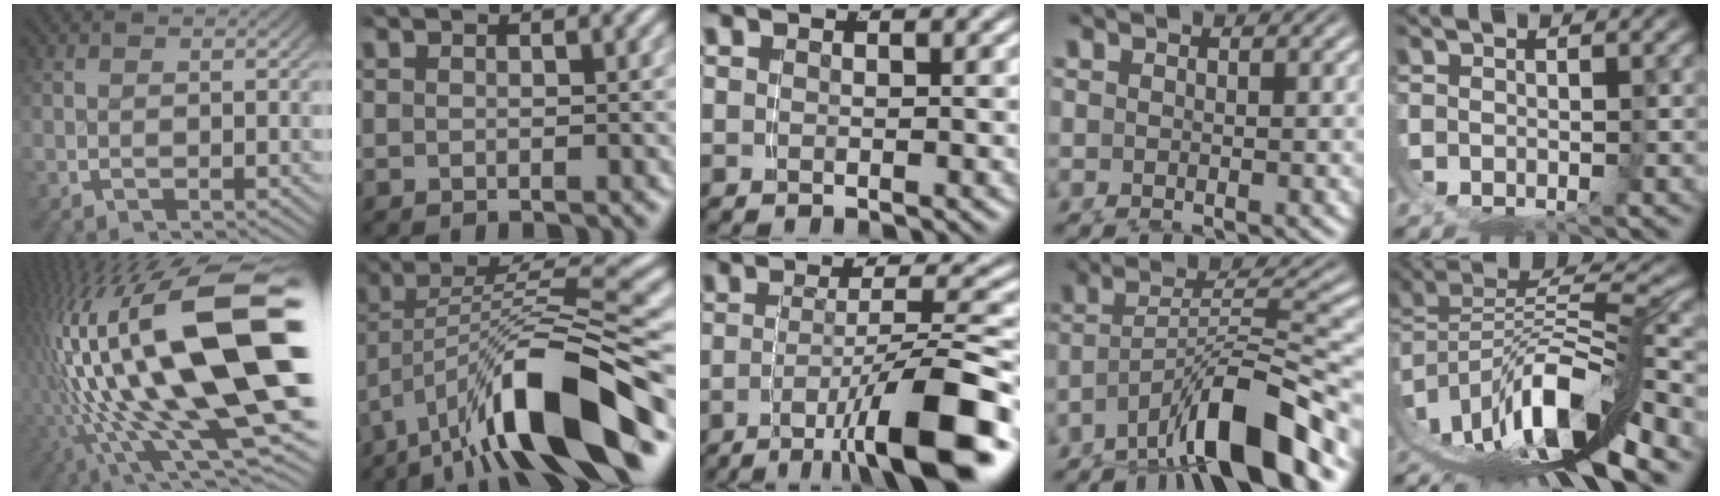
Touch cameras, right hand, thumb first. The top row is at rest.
{"thumb": {"total": 23.4, "force": [-1.3, 11.0, 20.6], "torque": [-0.374, -0.054, 0.008]}, "index": {"total": 8.9, "force": [-1.9, 2.9, 8.2], "torque": [-0.144, -0.011, -0.019]}, "middle": {"total": 9.7, "force": [-5.6, 1.6, 7.8], "torque": [-0.109, -0.009, -0.075]}, "ring": {"total": 8.3, "force": [-4.1, 2.4, 6.8], "torque": [-0.106, -0.017, -0.056]}, "little": {"total": 14.5, "force": [-4.4, 8.0, 11.2], "torque": [-0.190, -0.022, -0.060]}}